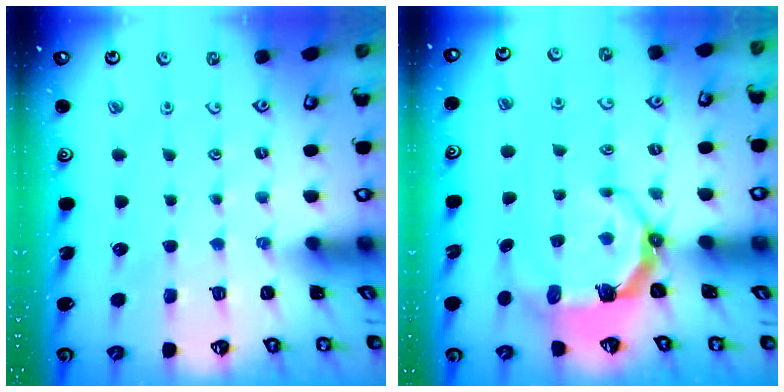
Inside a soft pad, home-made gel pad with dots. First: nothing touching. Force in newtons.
{"total": 6.5, "press": 4.9, "slide": 4.2}